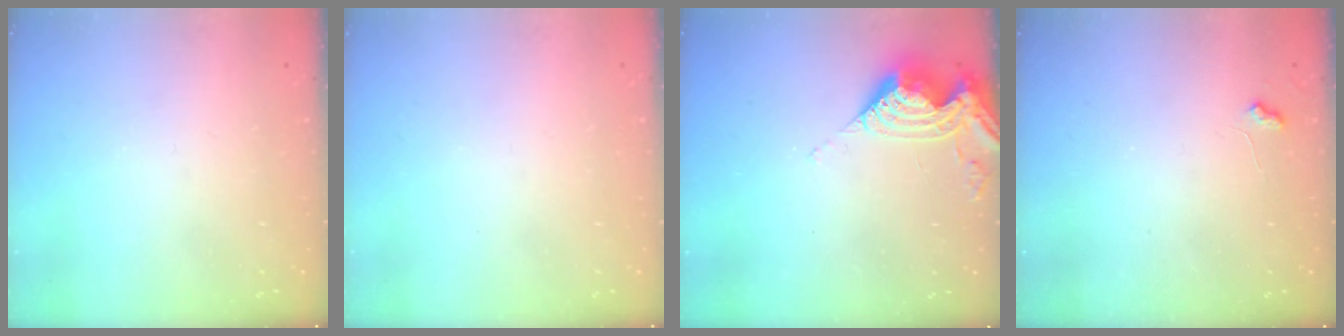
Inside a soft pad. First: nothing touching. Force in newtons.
{"total": 0.0}
{"total": 10.3, "press": 10.2, "slide": 1.2}
{"total": 4.5, "press": 4.5, "slide": 0.6}